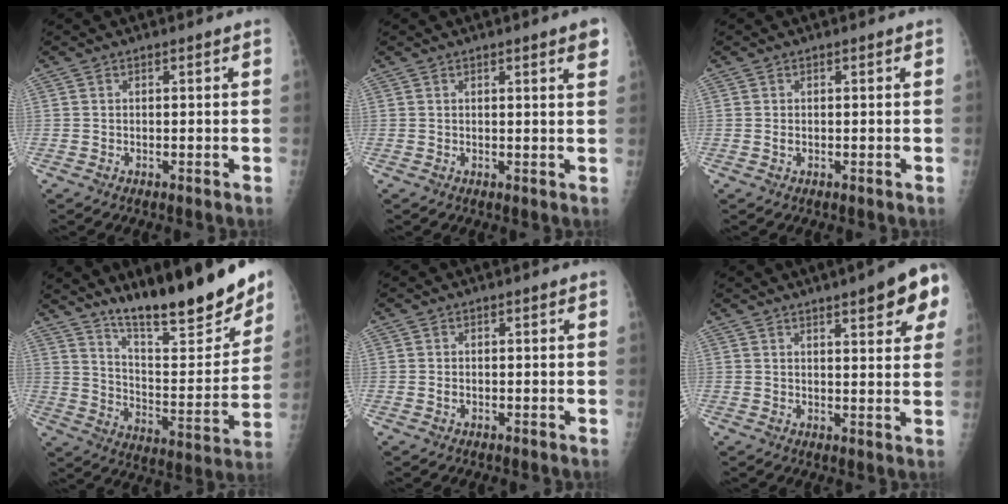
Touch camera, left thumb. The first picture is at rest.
{"total": 3.2, "force": [1.8, 0.3, 2.6], "torque": [-0.031, -0.008, 0.021]}
{"total": 0.8, "force": [0.1, 0.4, 0.7], "torque": [-0.011, 0.003, 0.005]}
{"total": 21.5, "force": [16.4, 4.5, 13.2], "torque": [-0.166, -0.101, 0.265]}
{"total": 0.8, "force": [0.1, 0.4, 0.6], "torque": [-0.010, 0.004, 0.004]}
{"total": 10.9, "force": [5.6, 2.7, 8.9], "torque": [-0.087, -0.015, 0.066]}